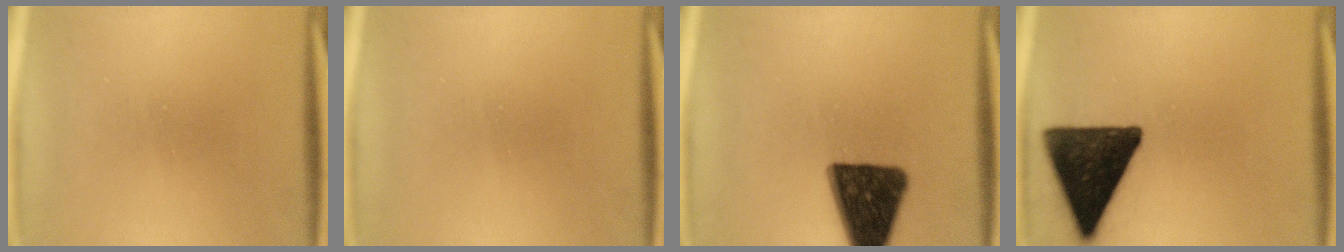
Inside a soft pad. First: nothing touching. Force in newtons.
{"total": 0.0}
{"total": 14.9}
{"total": 16.3}